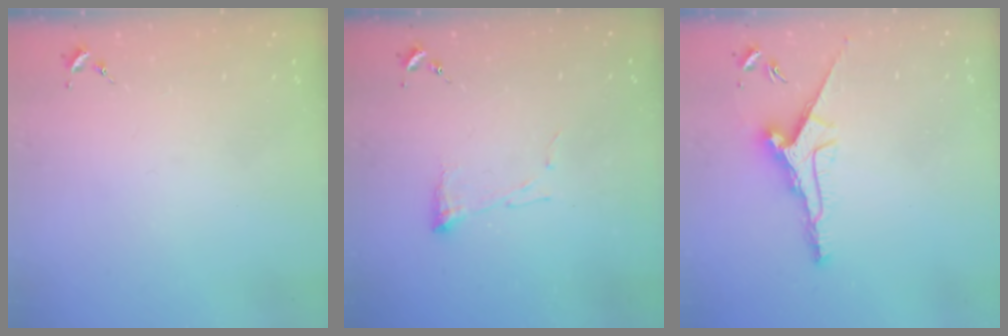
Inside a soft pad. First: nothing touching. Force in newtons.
{"total": 5.2, "press": 5.2, "slide": 0.1}
{"total": 11.3, "press": 11.3, "slide": 0.1}